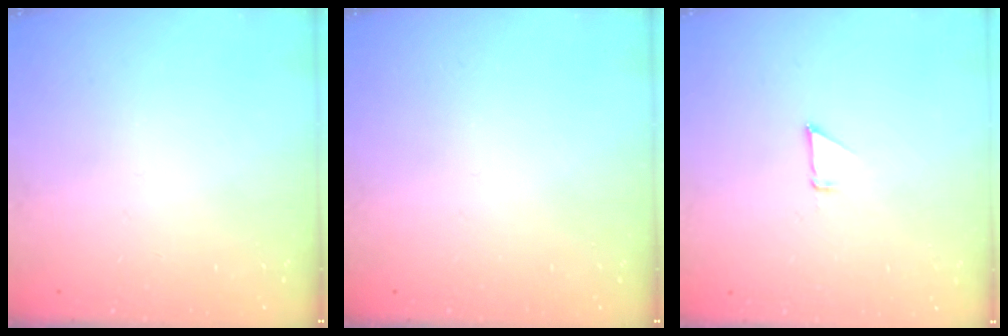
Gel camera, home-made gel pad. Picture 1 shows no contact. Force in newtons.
{"total": 0.0}
{"total": 0.8, "press": 0.8, "slide": 0.1}